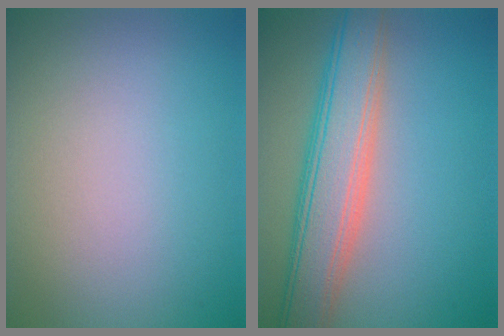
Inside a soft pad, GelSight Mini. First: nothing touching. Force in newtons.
{"total": 7.0, "press": 7.0, "slide": 0.2}